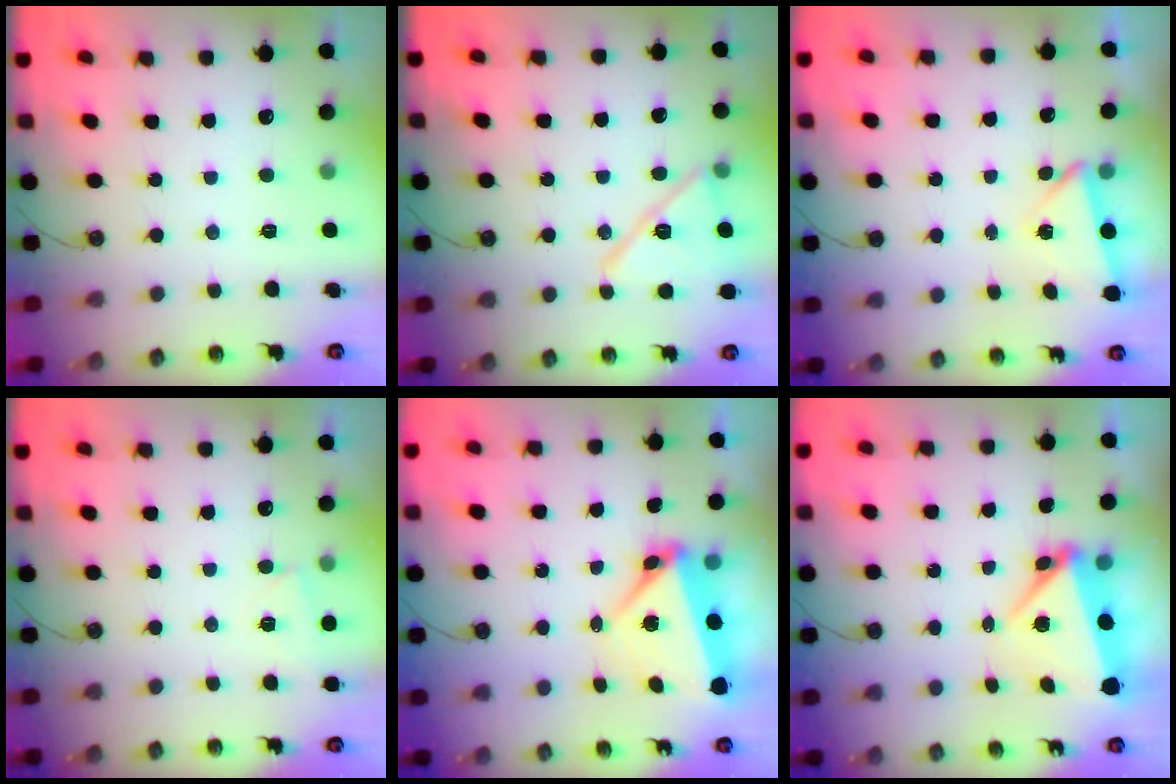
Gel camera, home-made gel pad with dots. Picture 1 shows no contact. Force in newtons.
{"total": 14.0, "press": 14.0, "slide": 1.1}
{"total": 2.7, "press": 0.8, "slide": 2.6}
{"total": 3.8, "press": 3.2, "slide": 2.0}
{"total": 7.4, "press": 7.4, "slide": 0.9}
{"total": 5.4, "press": 5.3, "slide": 1.3}